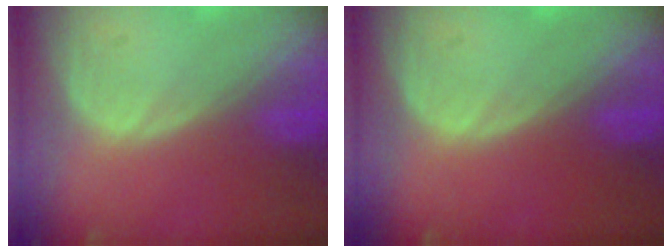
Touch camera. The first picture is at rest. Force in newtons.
{"total": 0.0}